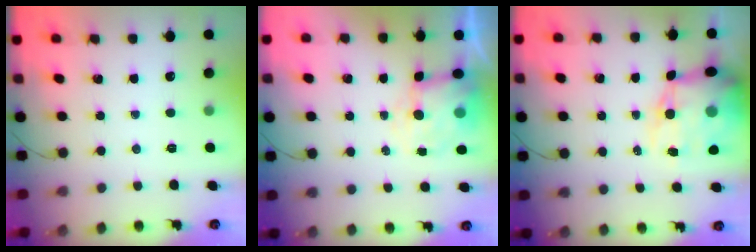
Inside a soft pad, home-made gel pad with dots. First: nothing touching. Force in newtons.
{"total": 7.3, "press": 7.2, "slide": 1.4}
{"total": 16.6, "press": 16.2, "slide": 3.6}